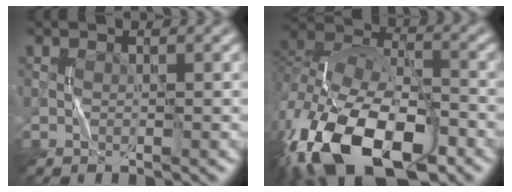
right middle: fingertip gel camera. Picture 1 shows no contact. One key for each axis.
{"total": 16.1, "fx": -9.0, "fy": 8.1, "fz": 10.6, "tx": -0.226, "ty": -0.015, "tz": -0.160}